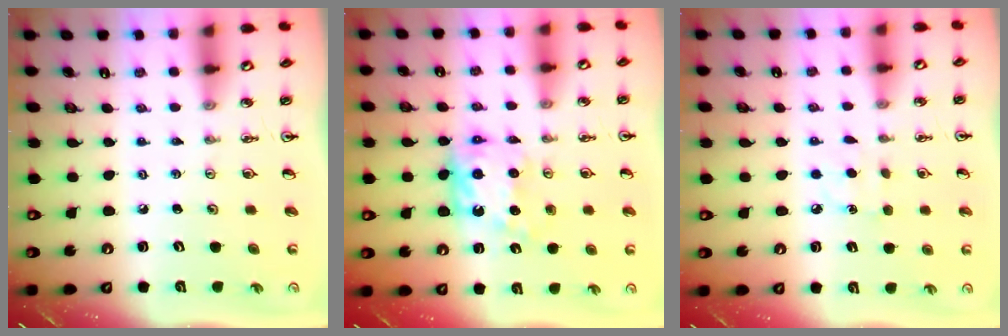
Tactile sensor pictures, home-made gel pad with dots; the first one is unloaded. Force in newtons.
{"total": 10.1, "press": 10.1, "slide": 0.5}
{"total": 5.8, "press": 5.8, "slide": 0.6}